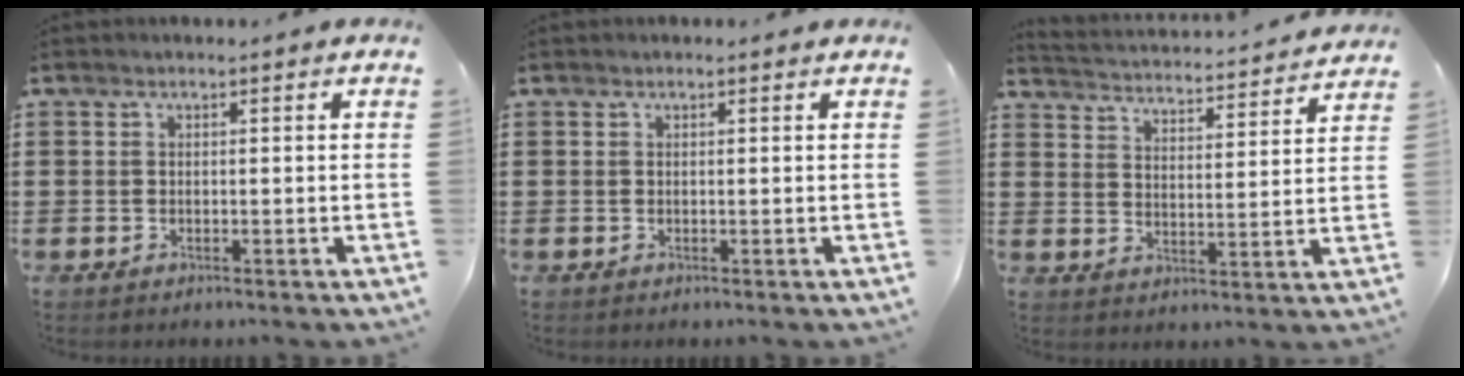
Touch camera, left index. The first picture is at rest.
{"total": 0.0}
{"total": 2.8, "force": [2.8, -0.5, 0.0], "torque": [-0.021, -0.035, 0.038]}